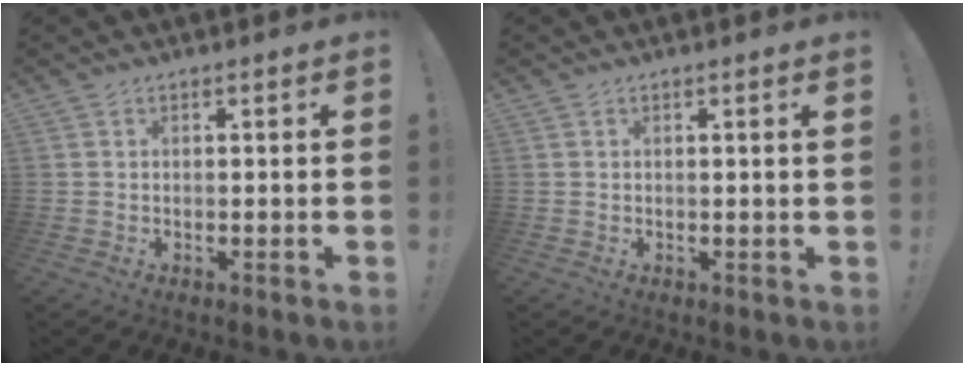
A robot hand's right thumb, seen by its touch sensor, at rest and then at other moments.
{"total": 1.0, "force": [0.5, -0.2, 0.8], "torque": [-0.015, 0.000, 0.006]}